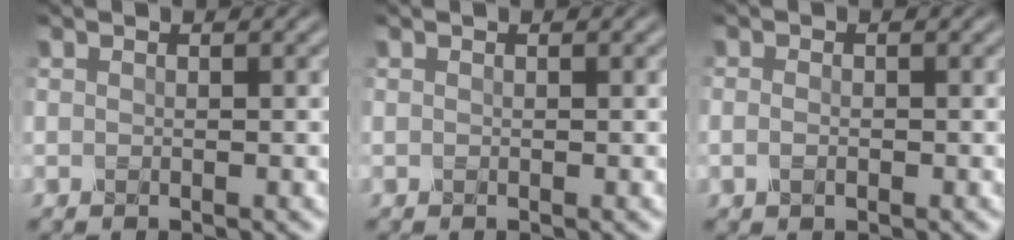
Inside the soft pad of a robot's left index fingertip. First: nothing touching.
{"total": 0.0}
{"total": 1.1, "force": [-0.3, 0.8, 0.8], "torque": [-0.018, 0.000, -0.008]}